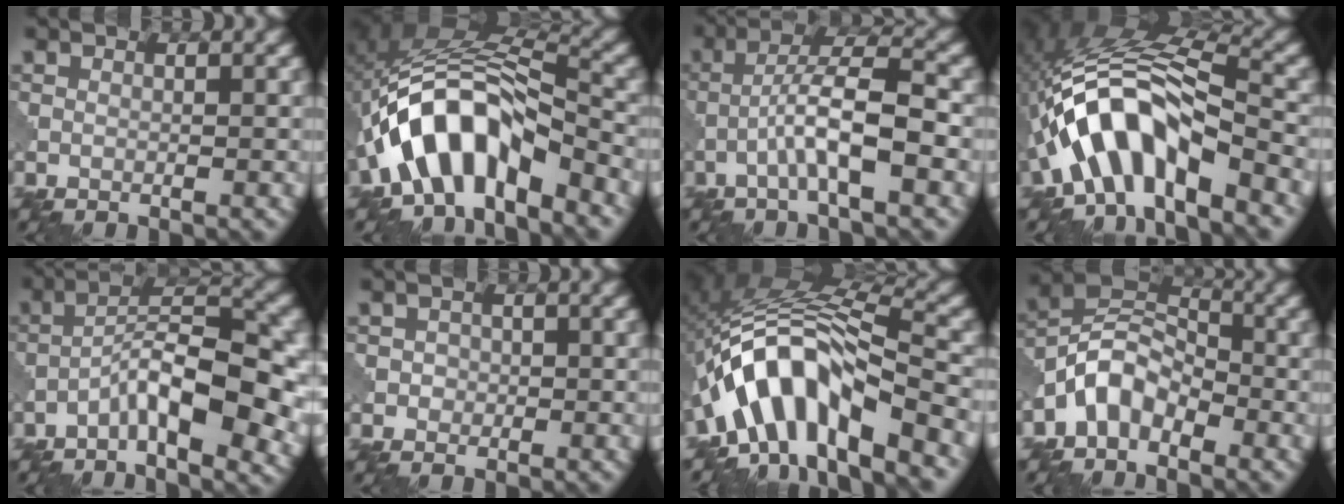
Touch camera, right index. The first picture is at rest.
{"total": 9.2, "force": [-4.8, 4.0, 6.7], "torque": [-0.119, 0.017, -0.086]}
{"total": 5.8, "force": [-1.9, 0.9, 5.4], "torque": [-0.099, 0.021, -0.042]}
{"total": 10.1, "force": [-4.5, 3.6, 8.3], "torque": [-0.155, 0.021, -0.085]}
{"total": 9.8, "force": [-3.8, 3.2, 8.5], "torque": [-0.136, 0.020, -0.071]}
{"total": 1.1, "force": [0.0, 1.1, 0.3], "torque": [0.007, 0.000, -0.003]}
{"total": 11.3, "force": [-5.9, 3.6, 9.0], "torque": [-0.149, 0.020, -0.110]}
{"total": 5.2, "force": [-3.0, 3.1, 2.9], "torque": [-0.050, 0.012, -0.071]}